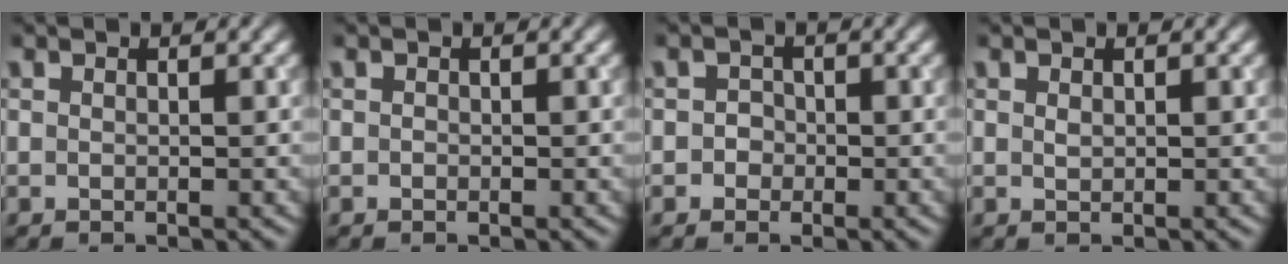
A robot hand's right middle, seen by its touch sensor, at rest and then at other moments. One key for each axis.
{"total": 0.0}
{"total": 1.3, "fx": -0.2, "fy": 1.2, "fz": 0.3, "tx": 0.016, "ty": 0.001, "tz": -0.012}
{"total": 0.5, "fx": 0.2, "fy": 0.3, "fz": 0.3, "tx": -0.007, "ty": 0.000, "tz": 0.006}